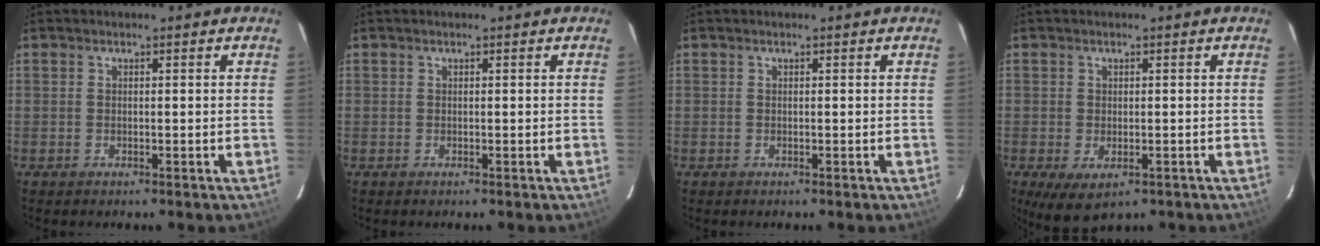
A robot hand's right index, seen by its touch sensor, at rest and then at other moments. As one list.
[{"total": 0.0}, {"total": 0.0}, {"total": 5.7, "force": [-2.4, 3.3, 4.0], "torque": [-0.074, -0.025, -0.031]}]